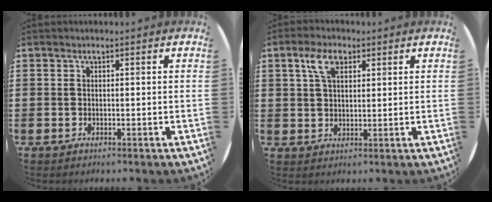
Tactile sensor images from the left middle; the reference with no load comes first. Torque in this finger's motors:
{"motor_torque": [0.87, -0.11, -0.01, 0.00]}